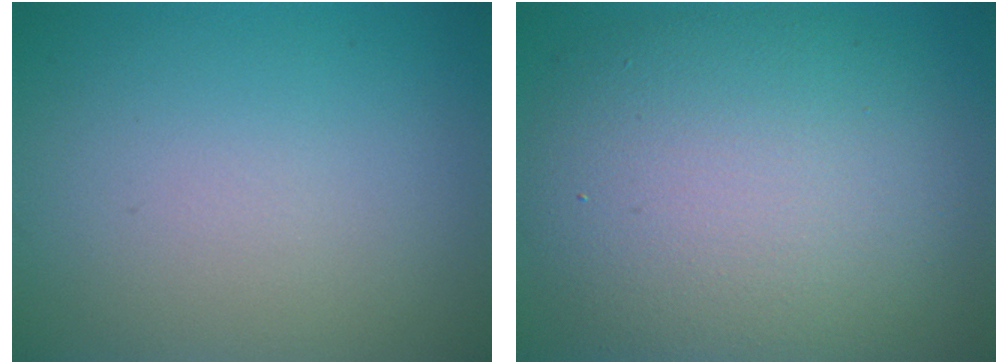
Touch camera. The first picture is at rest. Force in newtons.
{"total": 10.8, "press": 10.7, "slide": 0.6}